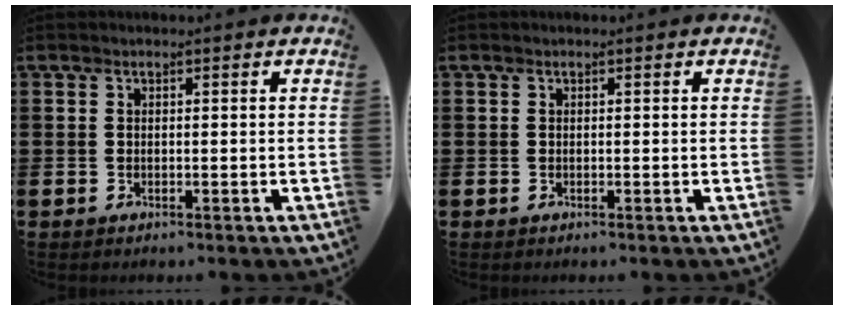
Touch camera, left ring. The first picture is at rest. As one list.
[{"total": 0.0}]